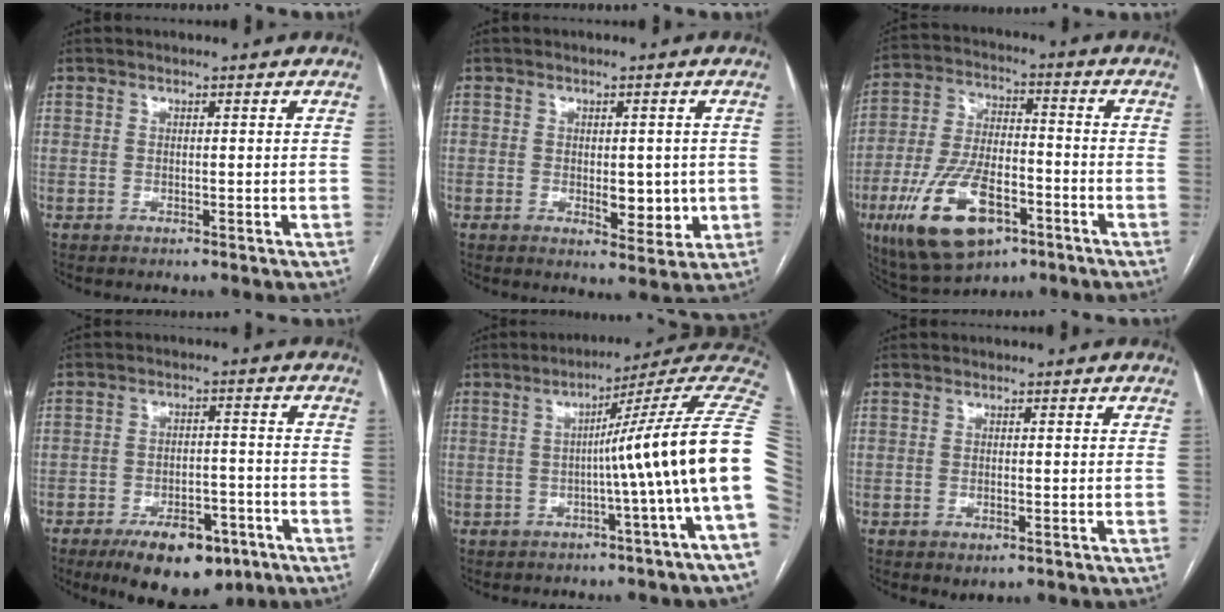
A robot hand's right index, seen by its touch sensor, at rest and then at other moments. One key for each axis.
{"total": 5.4, "fx": -0.5, "fy": 2.7, "fz": 4.7, "tx": -0.058, "ty": -0.006, "tz": 0.002}
{"total": 16.1, "fx": -7.5, "fy": 7.1, "fz": 12.3, "tx": -0.252, "ty": -0.001, "tz": -0.124}
{"total": 11.7, "fx": -7.6, "fy": 5.2, "fz": 7.2, "tx": -0.102, "ty": 0.002, "tz": -0.113}
{"total": 15.0, "fx": -0.8, "fy": -2.5, "fz": 14.8, "tx": -0.168, "ty": 0.023, "tz": -0.025}
{"total": 1.9, "fx": -0.9, "fy": 0.8, "fz": 1.5, "tx": -0.024, "ty": -0.003, "tz": -0.005}